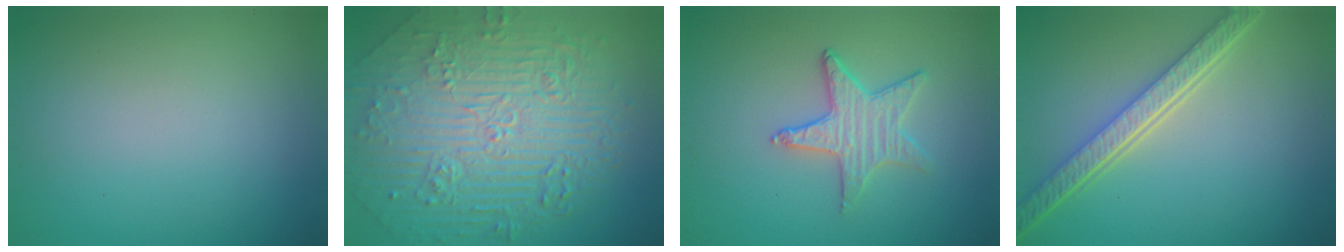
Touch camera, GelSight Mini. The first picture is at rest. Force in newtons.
{"total": 10.6, "press": 7.0, "slide": 7.9}
{"total": 2.8, "press": 2.7, "slide": 0.7}
{"total": 5.6, "press": 4.2, "slide": 3.8}